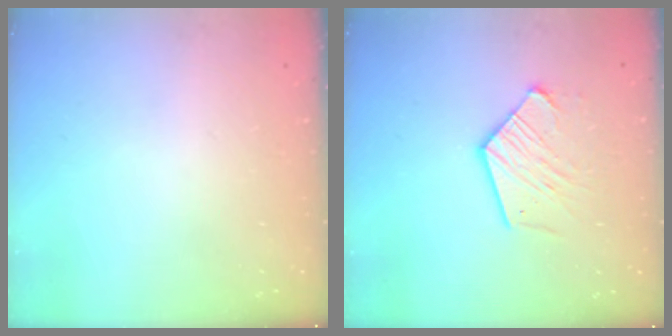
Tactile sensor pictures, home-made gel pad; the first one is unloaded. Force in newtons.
{"total": 11.0, "press": 10.9, "slide": 1.1}